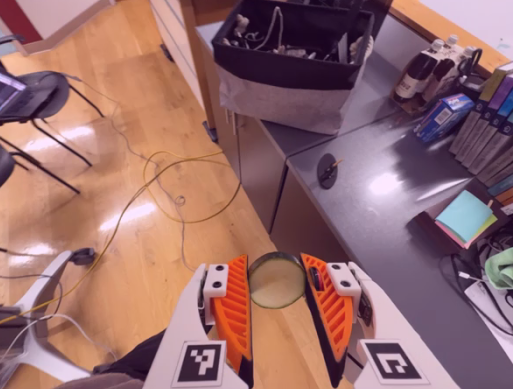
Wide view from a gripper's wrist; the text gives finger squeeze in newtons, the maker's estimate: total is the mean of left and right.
{"total": 9.1, "left": 9.0, "right": 9.1}